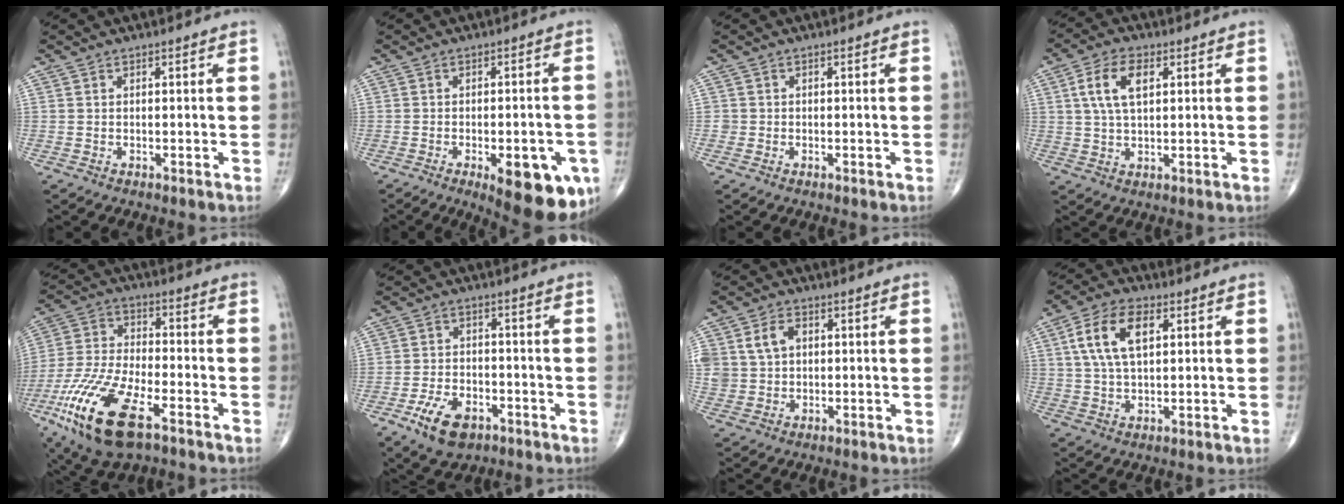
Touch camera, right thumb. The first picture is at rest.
{"total": 14.1, "force": [-5.9, 5.4, 11.6], "torque": [-0.104, 0.008, -0.064]}
{"total": 0.9, "force": [-0.2, 0.9, 0.0], "torque": [0.004, 0.005, -0.004]}
{"total": 8.1, "force": [2.4, 4.1, 6.5], "torque": [-0.128, 0.005, 0.046]}
{"total": 19.5, "force": [-9.7, 7.7, 15.1], "torque": [-0.327, 0.011, -0.178]}
{"total": 8.7, "force": [-4.5, 5.2, 5.4], "torque": [-0.090, 0.016, -0.075]}
{"total": 8.0, "force": [1.9, 6.2, 4.6], "torque": [-0.085, 0.001, 0.043]}
{"total": 11.1, "force": [3.3, 5.8, 8.8], "torque": [-0.168, 0.007, 0.060]}